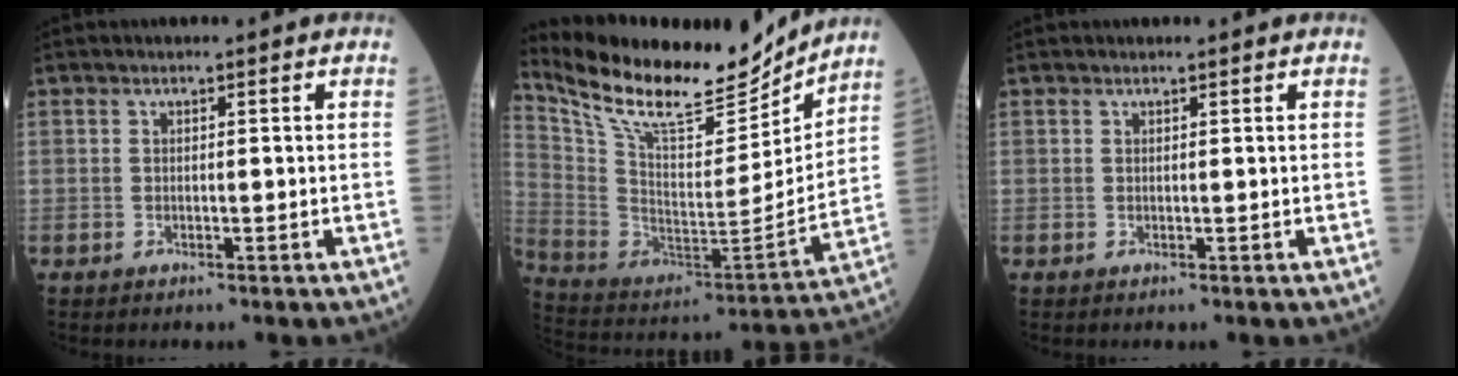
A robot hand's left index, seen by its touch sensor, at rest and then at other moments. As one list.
[{"total": 22.2, "force": [19.1, 5.1, 10.1], "torque": [-0.200, -0.018, 0.322]}, {"total": 0.7, "force": [0.7, 0.0, 0.1], "torque": [-0.007, 0.003, 0.011]}]